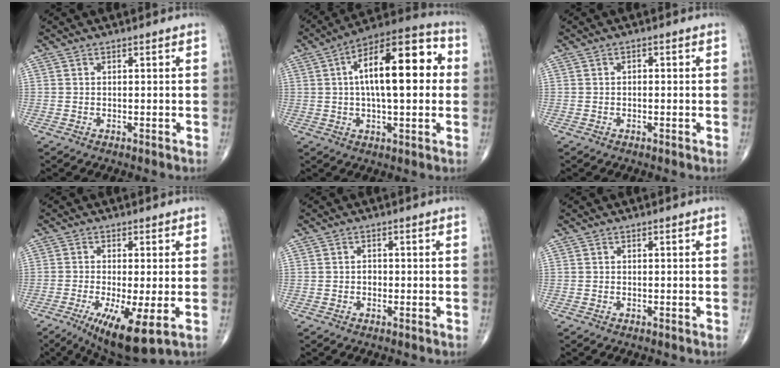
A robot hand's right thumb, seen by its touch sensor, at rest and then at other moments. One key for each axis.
{"total": 19.6, "fx": 2.8, "fy": 7.8, "fz": 17.8, "tx": -0.253, "ty": 0.028, "tz": 0.032}
{"total": 0.7, "fx": -0.1, "fy": 0.5, "fz": 0.5, "tx": -0.001, "ty": 0.003, "tz": -0.005}
{"total": 10.9, "fx": -3.7, "fy": 2.5, "fz": 10.0, "tx": -0.177, "ty": -0.021, "tz": -0.054}
{"total": 1.0, "fx": -0.3, "fy": 0.8, "fz": 0.6, "tx": -0.005, "ty": 0.003, "tz": -0.006}
{"total": 0.0}